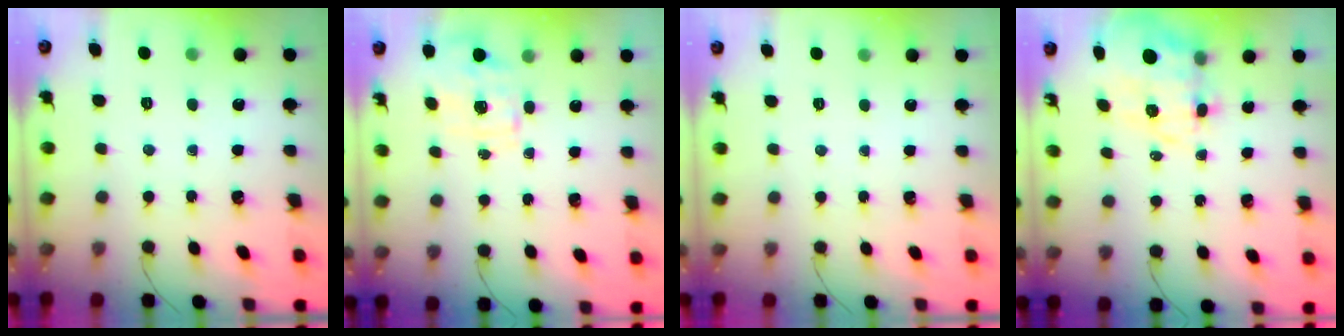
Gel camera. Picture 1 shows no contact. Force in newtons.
{"total": 1.7, "press": 1.6, "slide": 0.5}
{"total": 2.4, "press": 2.4, "slide": 0.5}
{"total": 7.7, "press": 7.1, "slide": 3.1}